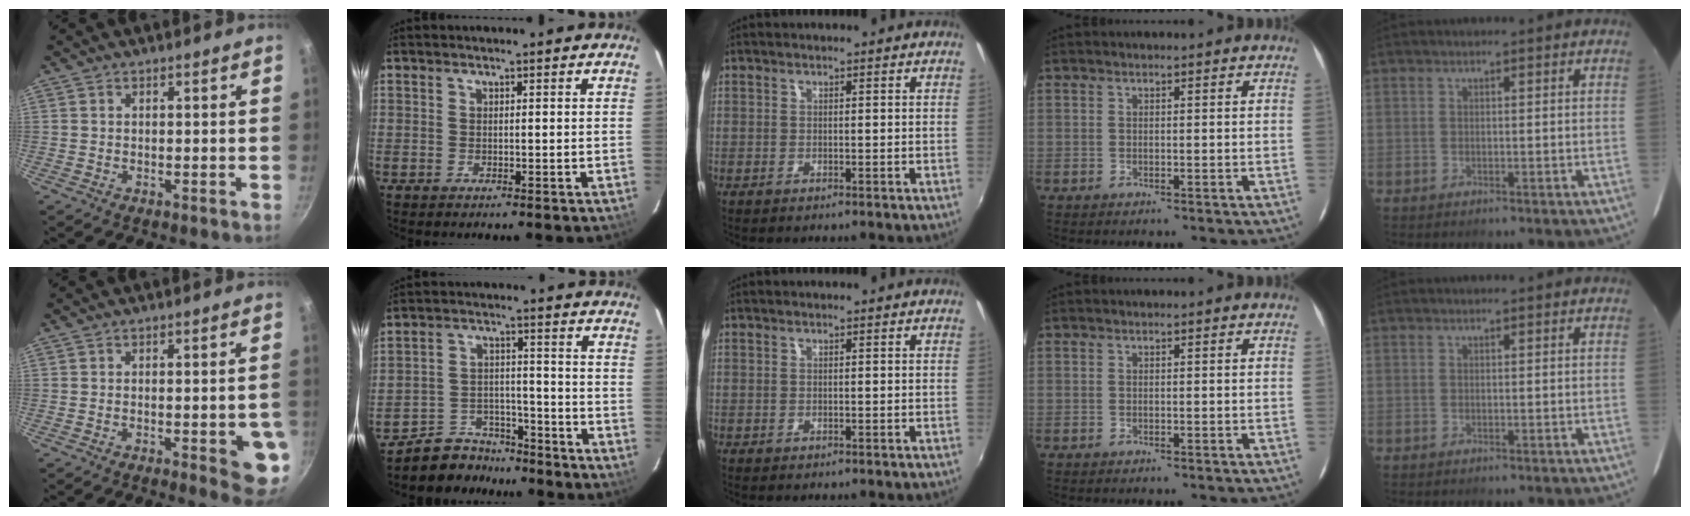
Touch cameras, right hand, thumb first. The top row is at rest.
{"thumb": {"total": 8.9, "force": [-2.6, 2.8, 8.1], "torque": [-0.070, 0.007, -0.030]}, "index": {"total": 8.7, "force": [-7.5, 4.5, 0.3], "torque": [-0.023, 0.034, -0.113]}}